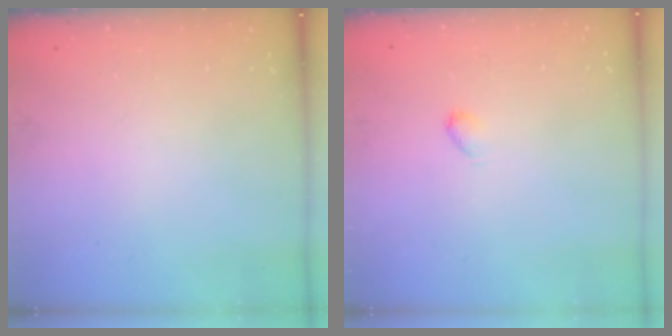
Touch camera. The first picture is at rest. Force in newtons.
{"total": 2.2, "press": 2.2, "slide": 0.4}